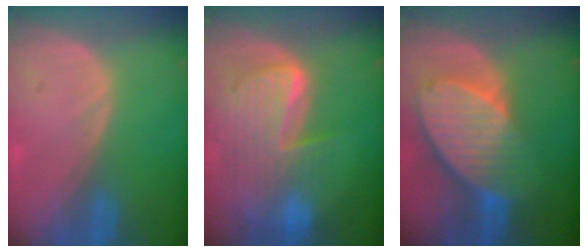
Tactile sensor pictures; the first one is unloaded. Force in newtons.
{"total": 10.1, "press": 8.7, "slide": 5.1}
{"total": 10.3, "press": 8.9, "slide": 5.1}